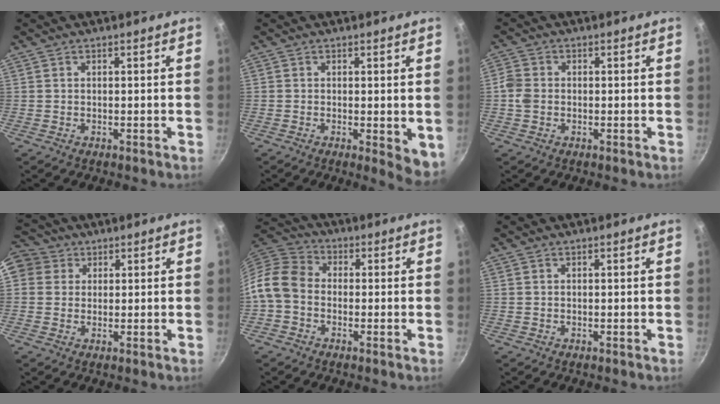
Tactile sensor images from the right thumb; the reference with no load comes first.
{"total": 5.0, "force": [-0.6, 2.0, 4.6], "torque": [-0.049, -0.008, -0.006]}
{"total": 3.4, "force": [-0.6, 2.8, 1.9], "torque": [-0.033, 0.009, -0.017]}
{"total": 9.7, "force": [2.9, 8.5, 3.6], "torque": [-0.060, 0.018, 0.042]}
{"total": 8.7, "force": [-2.0, 6.8, 5.1], "torque": [-0.077, 0.030, -0.062]}
{"total": 0.0}